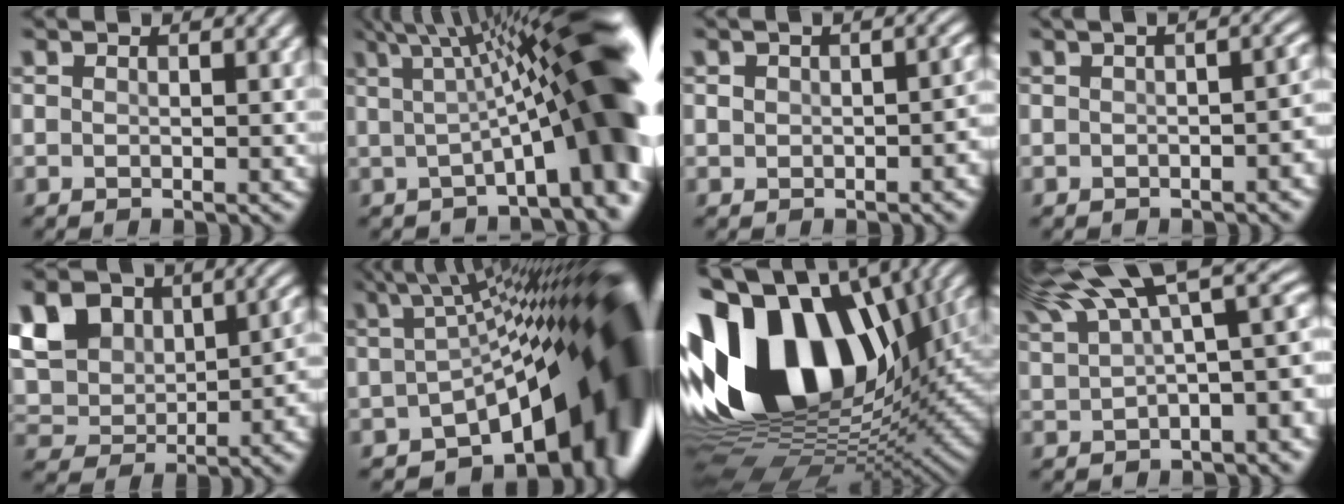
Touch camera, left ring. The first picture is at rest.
{"total": 15.3, "force": [1.3, 3.8, 14.7], "torque": [-0.165, 0.027, 0.019]}
{"total": 3.7, "force": [-0.2, 2.4, 2.7], "torque": [-0.028, 0.004, -0.005]}
{"total": 4.2, "force": [-0.3, 1.8, 3.8], "torque": [-0.028, 0.007, 0.003]}
{"total": 10.1, "force": [2.7, 7.4, 6.4], "torque": [-0.114, 0.004, 0.046]}
{"total": 20.2, "force": [-3.9, 9.3, 17.5], "torque": [-0.175, -0.029, -0.033]}
{"total": 20.0, "force": [2.4, 12.8, 15.2], "torque": [-0.299, 0.006, 0.038]}
{"total": 13.3, "force": [6.1, 5.2, 10.6], "torque": [-0.155, 0.020, 0.111]}